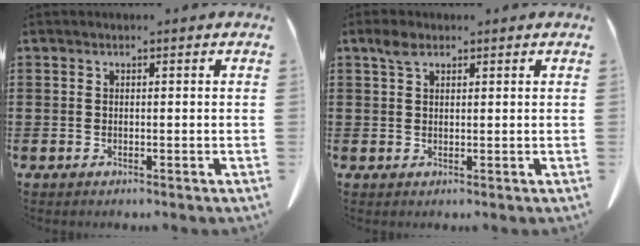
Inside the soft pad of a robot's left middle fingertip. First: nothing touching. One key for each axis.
{"total": 2.3, "fx": 1.5, "fy": 1.2, "fz": 1.3, "tx": -0.032, "ty": 0.003, "tz": 0.028}